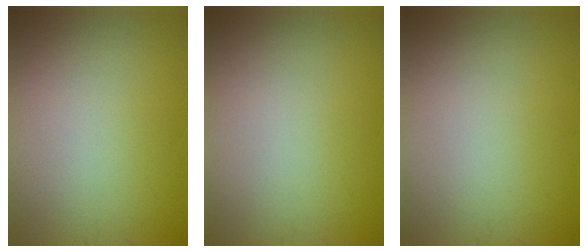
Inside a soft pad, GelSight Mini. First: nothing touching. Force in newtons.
{"total": 0.0}
{"total": 0.0}